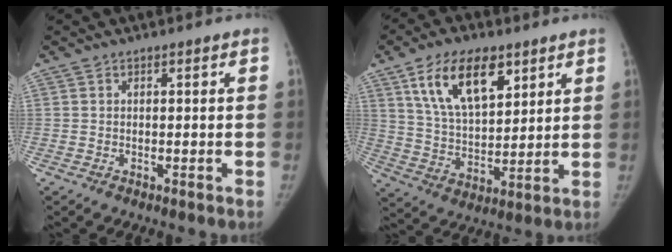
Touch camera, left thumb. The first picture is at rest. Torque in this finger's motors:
{"motor_torque": [0.51, 0.83, 1.39, -0.81, 0.07]}